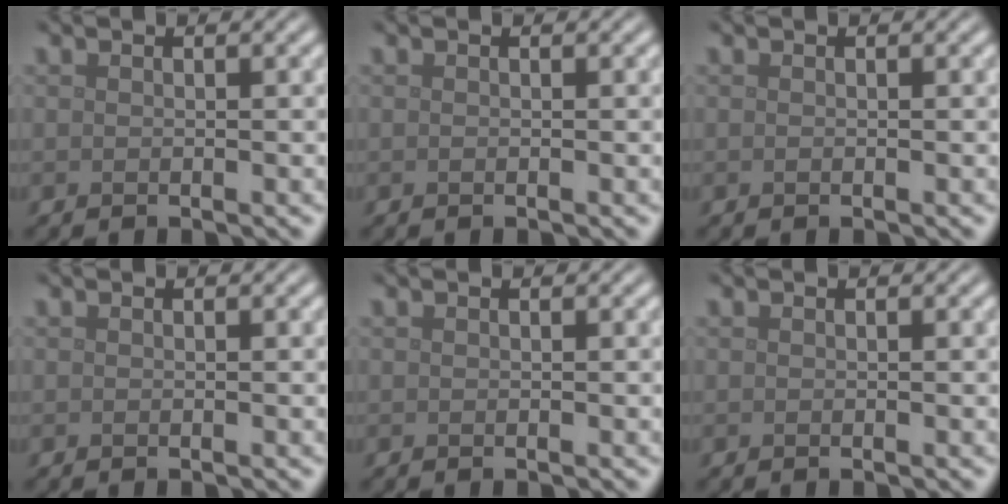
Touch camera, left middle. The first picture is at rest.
{"total": 0.0}
{"total": 0.0}
{"total": 0.0}
{"total": 0.0}
{"total": 0.0}